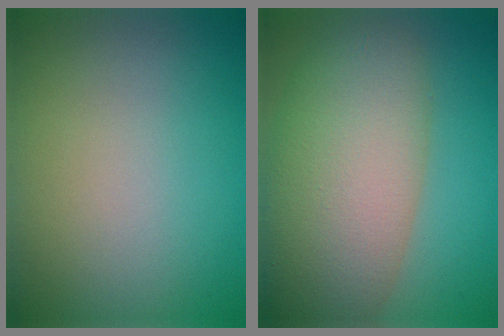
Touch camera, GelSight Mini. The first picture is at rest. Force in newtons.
{"total": 11.2, "press": 11.2, "slide": 0.6}